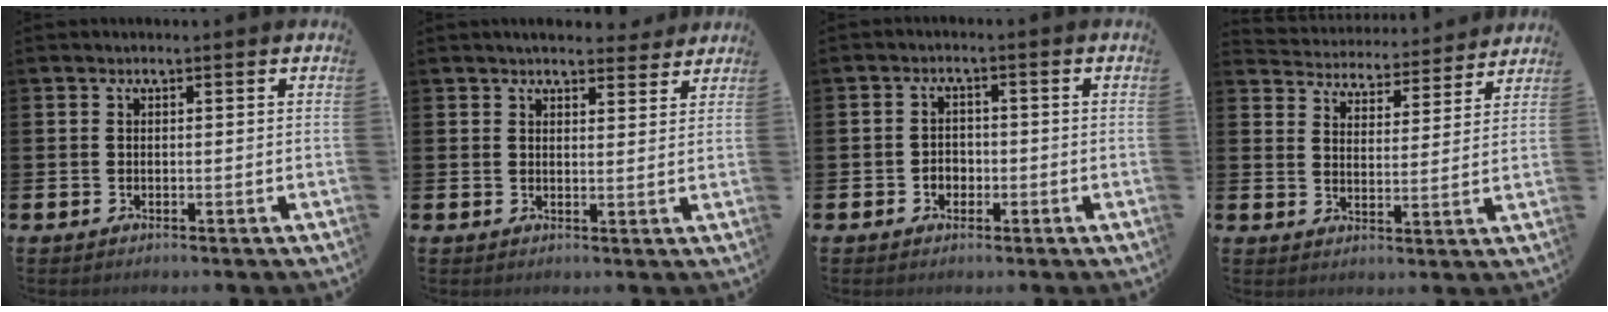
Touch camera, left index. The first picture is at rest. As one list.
[{"total": 3.9, "force": [3.8, 0.8, 0.4], "torque": [-0.003, -0.019, 0.068]}, {"total": 2.1, "force": [-0.8, 1.8, 0.9], "torque": [-0.006, 0.000, -0.021]}, {"total": 4.6, "force": [4.4, 1.0, -0.3], "torque": [-0.014, -0.044, 0.073]}]